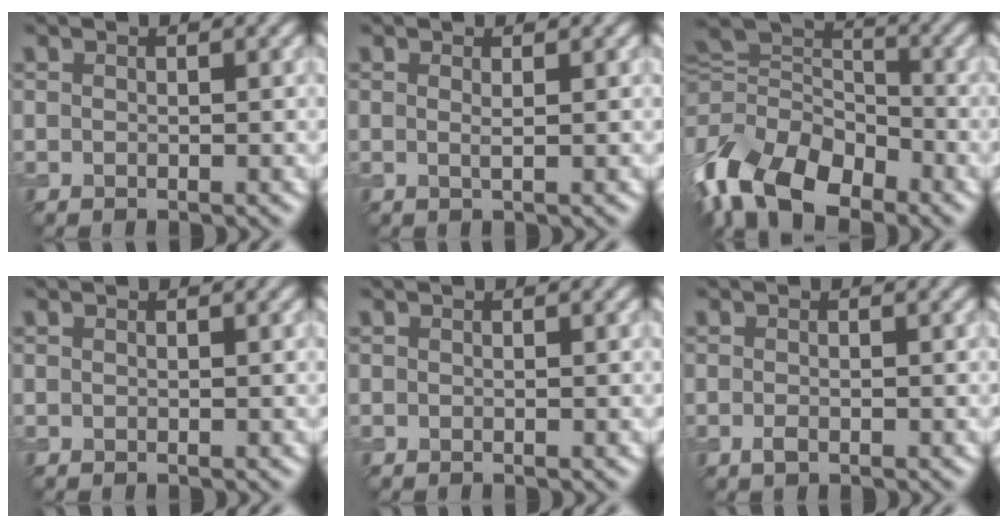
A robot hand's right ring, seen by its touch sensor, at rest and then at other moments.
{"total": 0.8, "force": [0.1, 0.2, 0.8], "torque": [-0.011, -0.001, -0.001]}
{"total": 12.5, "force": [-6.3, 7.3, 7.9], "torque": [-0.178, -0.018, -0.134]}
{"total": 0.0}
{"total": 0.0}
{"total": 1.0, "force": [-0.5, 0.4, 0.7], "torque": [-0.017, -0.002, -0.010]}